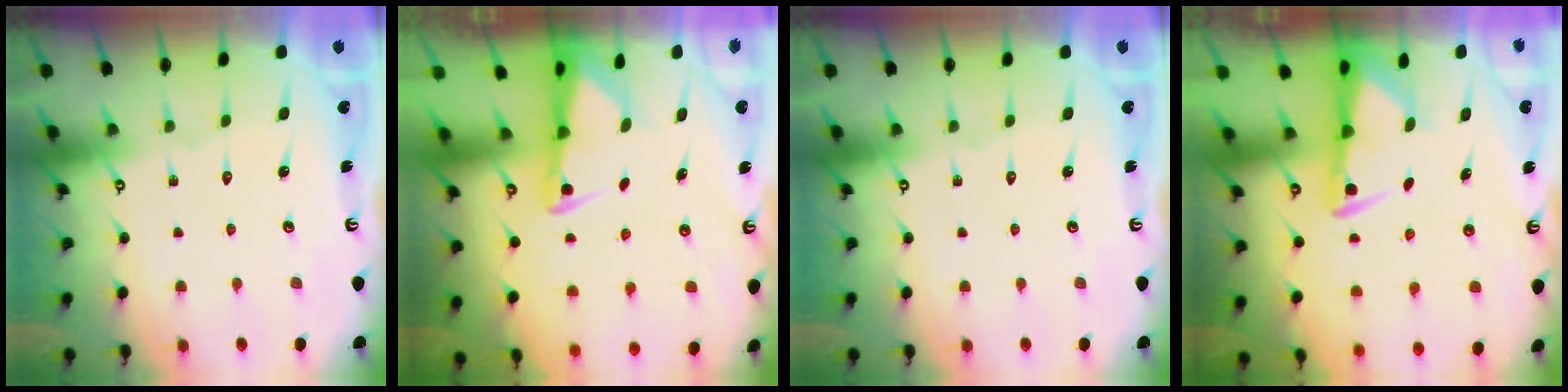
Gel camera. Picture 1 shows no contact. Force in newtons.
{"total": 2.2, "press": 2.2, "slide": 0.5}
{"total": 0.0}
{"total": 2.9, "press": 2.8, "slide": 0.5}